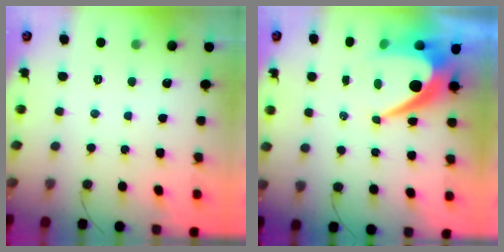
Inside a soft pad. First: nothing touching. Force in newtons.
{"total": 10.6, "press": 10.6, "slide": 0.8}